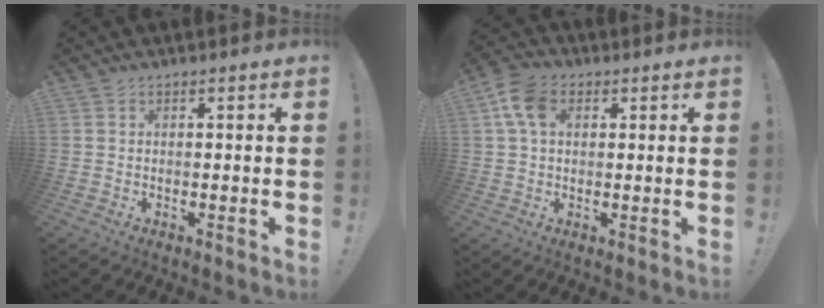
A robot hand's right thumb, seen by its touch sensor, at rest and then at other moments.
{"total": 9.4, "force": [2.8, 6.5, 6.1], "torque": [-0.110, 0.007, 0.056]}